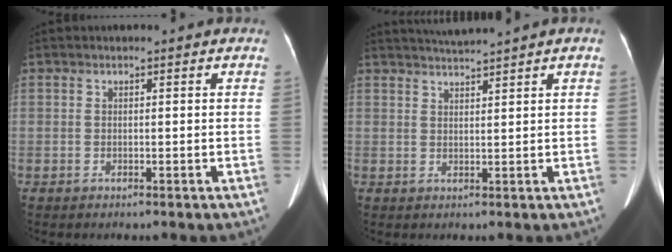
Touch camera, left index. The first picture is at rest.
{"total": 3.3, "force": [2.9, -1.3, 0.9], "torque": [-0.016, 0.005, 0.058]}